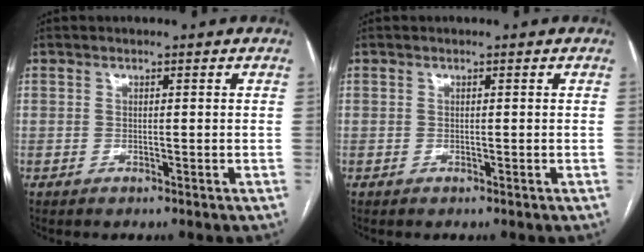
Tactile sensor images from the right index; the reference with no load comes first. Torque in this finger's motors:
{"motor_torque": [0.00, 0.00, 0.00, 0.00]}